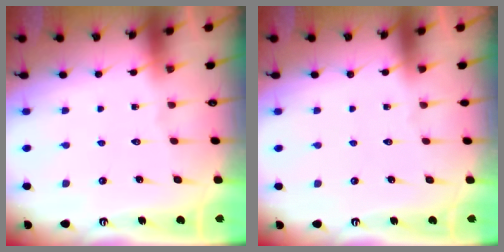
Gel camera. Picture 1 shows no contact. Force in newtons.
{"total": 0.0}